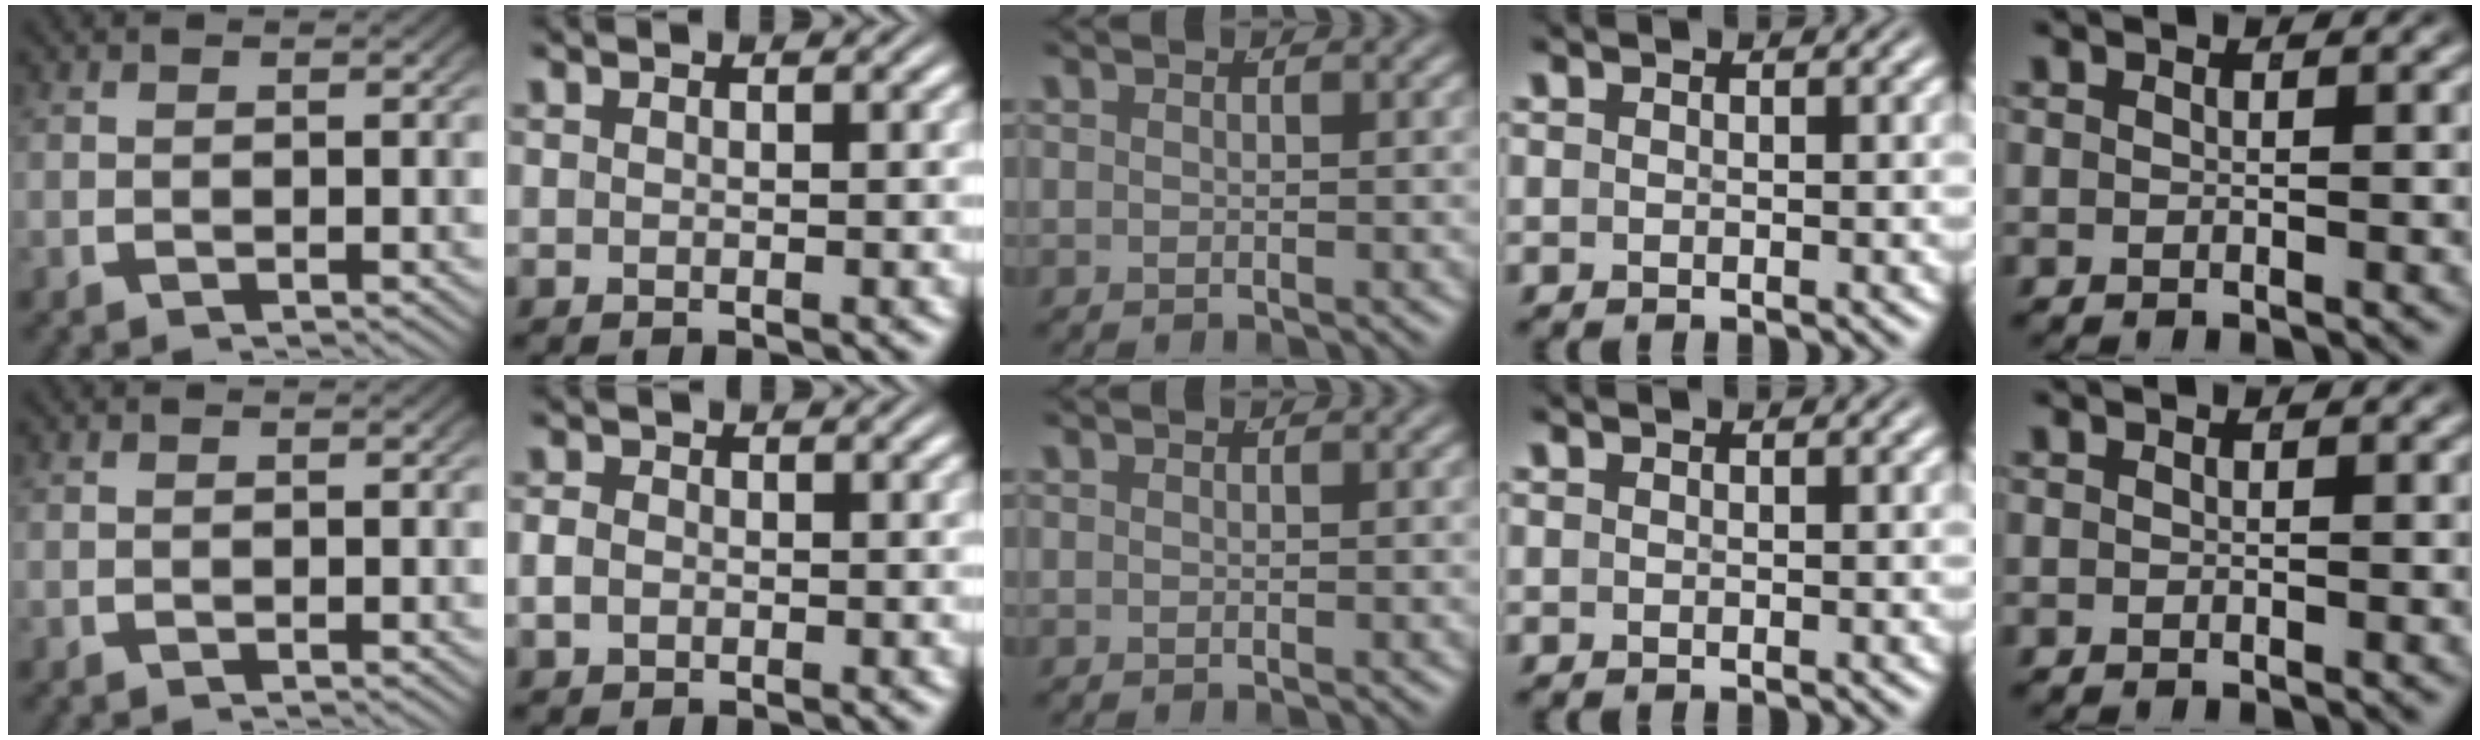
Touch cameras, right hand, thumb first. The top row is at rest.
{"index": {"total": 1.6, "force": [-0.4, 1.3, 0.8], "torque": [-0.024, -0.006, -0.005]}}